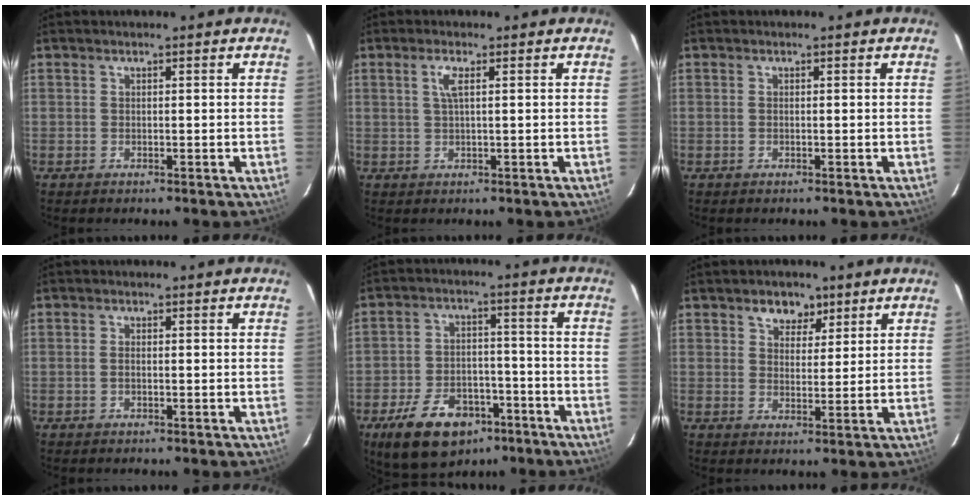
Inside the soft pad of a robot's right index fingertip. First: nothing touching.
{"total": 2.3, "force": [0.7, 0.2, 2.2], "torque": [-0.045, 0.002, 0.014]}
{"total": 0.0}
{"total": 1.0, "force": [-0.2, 0.5, 0.8], "torque": [-0.019, 0.001, -0.005]}
{"total": 15.5, "force": [-9.7, 9.1, 8.1], "torque": [-0.173, 0.008, -0.141]}
{"total": 4.9, "force": [3.0, 3.4, 1.8], "torque": [-0.020, 0.003, 0.048]}